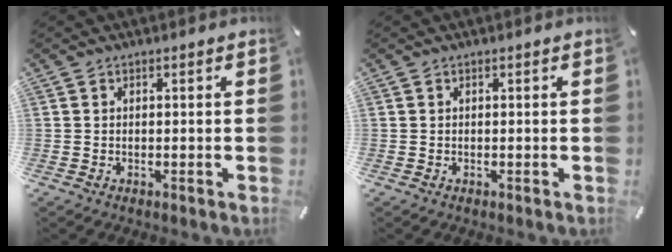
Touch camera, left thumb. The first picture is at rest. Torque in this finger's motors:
{"motor_torque": [-0.03, -0.01, -0.01, 0.01, 0.00]}